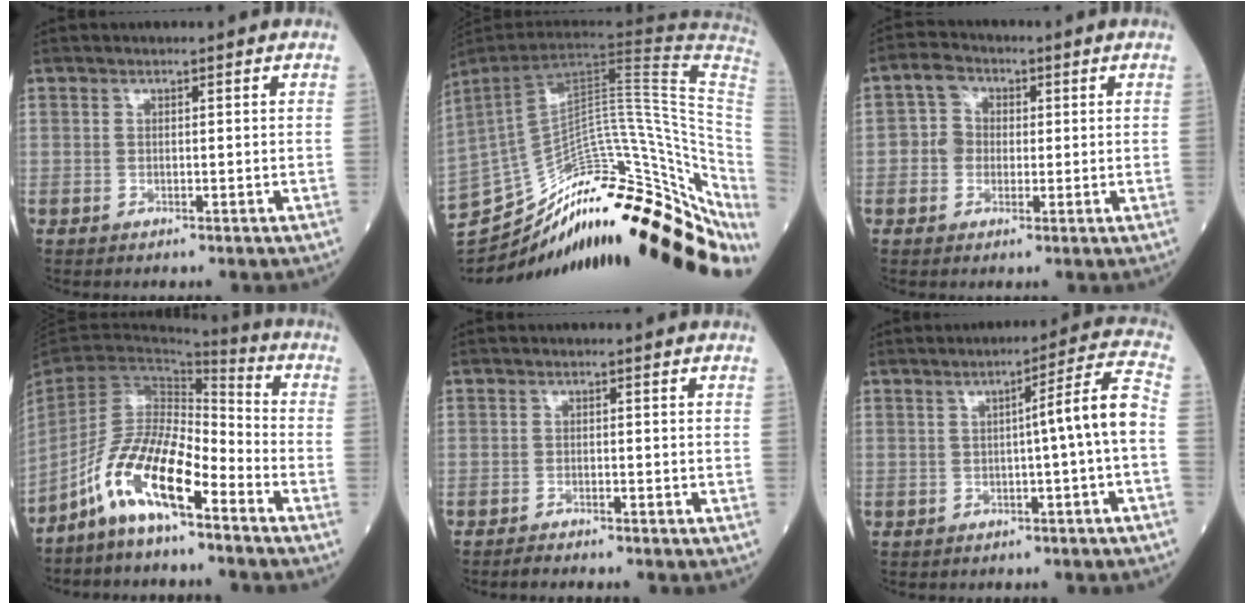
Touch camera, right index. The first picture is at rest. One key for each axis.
{"total": 34.4, "fx": -23.2, "fy": 8.7, "fz": 23.8, "tx": -0.308, "ty": 0.016, "tz": -0.324}
{"total": 4.2, "fx": 0.2, "fy": 3.8, "fz": 1.9, "tx": -0.041, "ty": 0.019, "tz": 0.002}
{"total": 11.4, "fx": -7.2, "fy": 2.5, "fz": 8.5, "tx": -0.177, "ty": 0.006, "tz": -0.137}
{"total": 1.9, "fx": -1.8, "fy": 0.0, "fz": 0.6, "tx": -0.015, "ty": -0.004, "tz": -0.024}
{"total": 6.3, "fx": -0.9, "fy": -1.2, "fz": 6.2, "tx": -0.088, "ty": 0.014, "tz": -0.010}